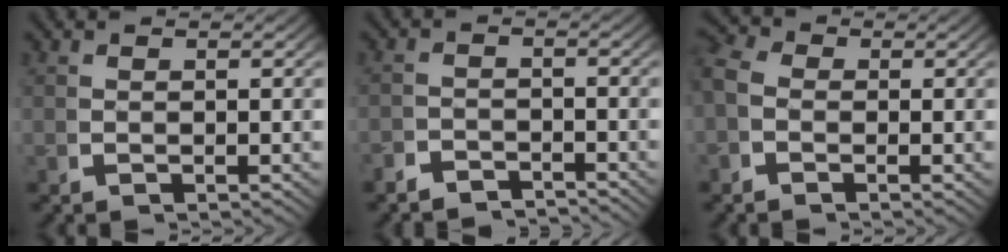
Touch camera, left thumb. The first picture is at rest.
{"total": 3.1, "force": [-3.0, 0.7, 0.1], "torque": [0.004, -0.012, -0.055]}
{"total": 3.0, "force": [-0.1, 2.6, 1.4], "torque": [-0.027, 0.001, -0.015]}